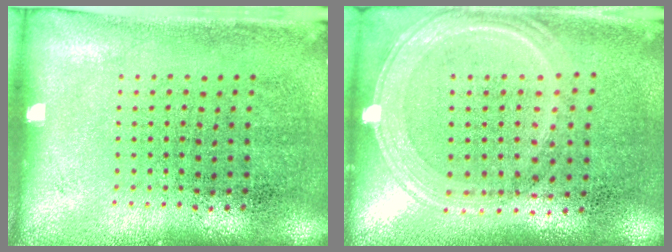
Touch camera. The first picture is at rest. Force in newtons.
{"total": 1.2, "press": 1.2, "slide": 0.4}